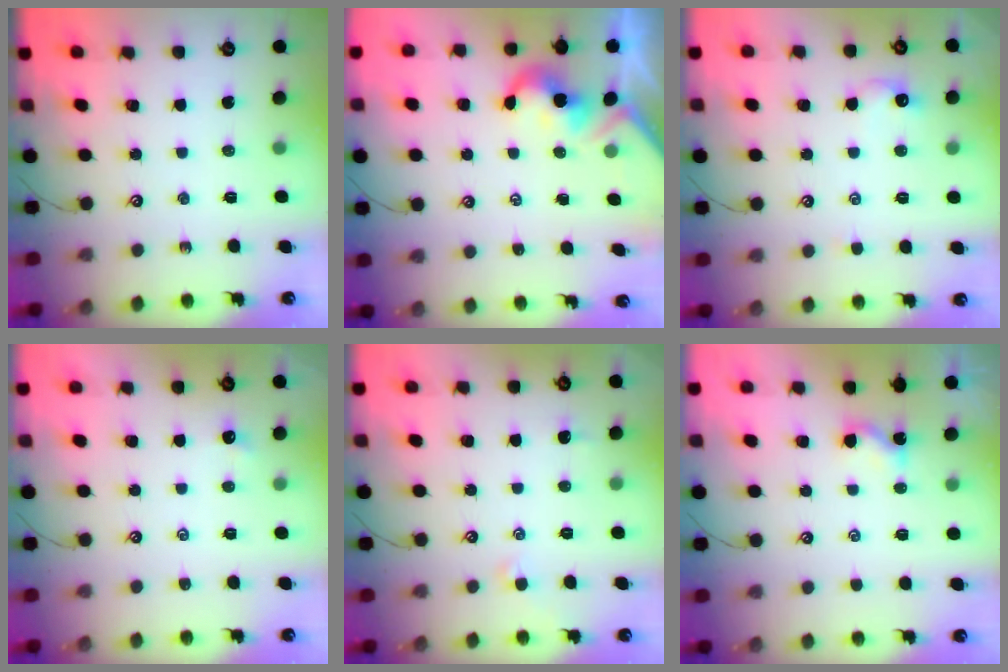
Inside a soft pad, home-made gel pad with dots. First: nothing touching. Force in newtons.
{"total": 2.1, "press": 2.1, "slide": 0.4}
{"total": 0.8, "press": 0.6, "slide": 0.5}
{"total": 0.7, "press": 0.6, "slide": 0.3}
{"total": 0.8, "press": 0.7, "slide": 0.4}
{"total": 1.6, "press": 1.5, "slide": 0.3}